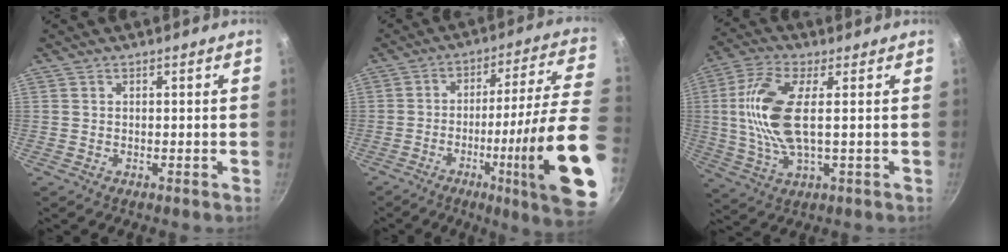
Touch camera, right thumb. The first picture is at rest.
{"total": 23.8, "force": [-7.0, 2.8, 22.5], "torque": [-0.302, 0.023, -0.103]}
{"total": 13.1, "force": [1.3, 4.8, 12.1], "torque": [-0.264, 0.002, 0.023]}